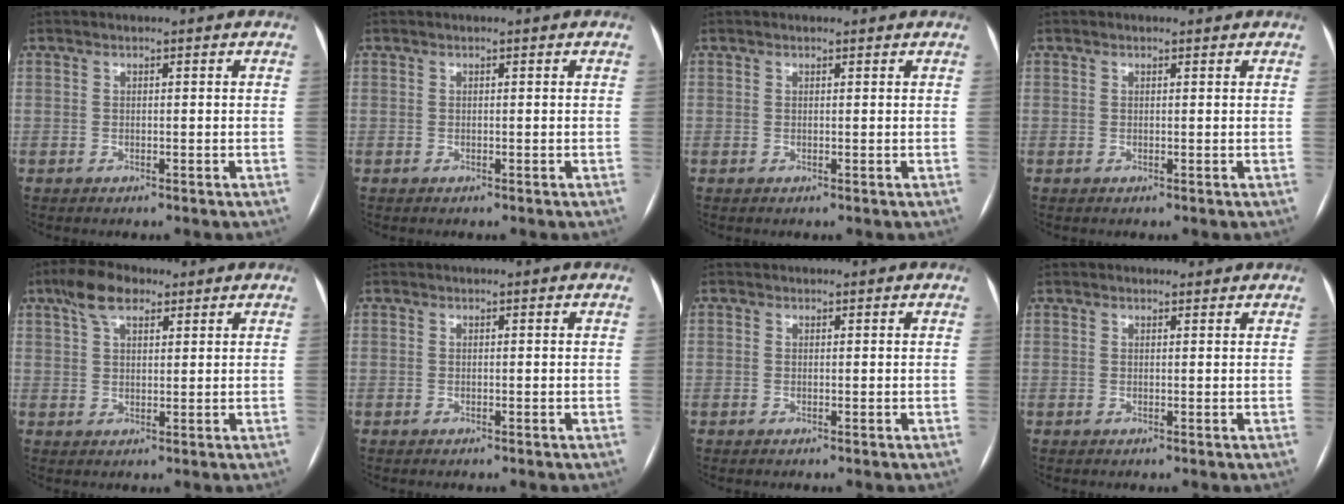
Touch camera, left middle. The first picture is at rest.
{"total": 0.0}
{"total": 1.3, "force": [1.1, 0.3, 0.6], "torque": [-0.015, 0.022, 0.018]}
{"total": 1.2, "force": [1.0, 0.4, 0.6], "torque": [-0.015, 0.020, 0.015]}
{"total": 6.2, "force": [3.9, 2.7, 4.0], "torque": [-0.083, 0.023, 0.071]}
{"total": 0.0}
{"total": 0.9, "force": [-0.1, -0.4, -0.7], "torque": [0.015, -0.006, -0.001]}
{"total": 2.0, "force": [1.7, 0.8, 0.7], "torque": [-0.014, 0.022, 0.025]}